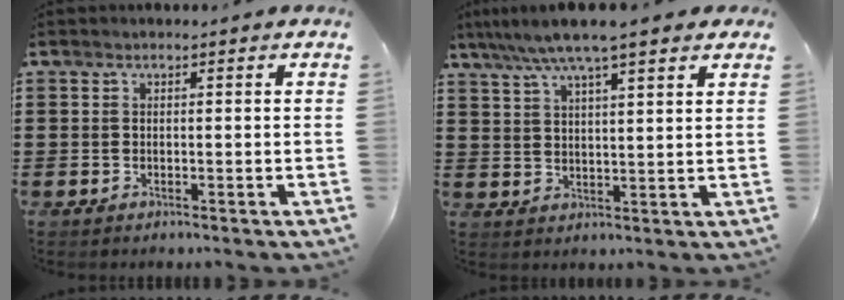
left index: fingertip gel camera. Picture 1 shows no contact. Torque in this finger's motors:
{"motor_torque": [2.14, 0.00, 1.05, 0.21]}